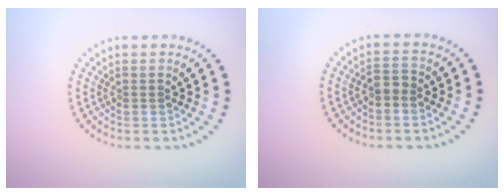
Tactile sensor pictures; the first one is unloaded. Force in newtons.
{"total": 1.4, "press": 1.3, "slide": 0.5}